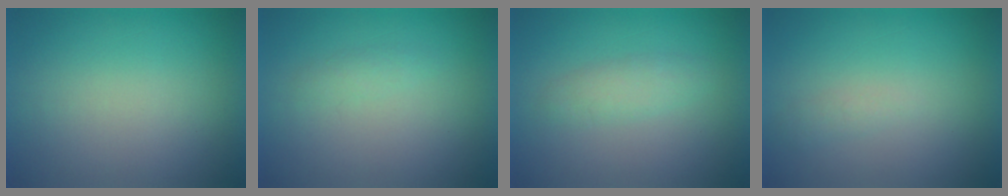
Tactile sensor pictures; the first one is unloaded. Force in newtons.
{"total": 1.3}
{"total": 2.3}
{"total": 1.2}